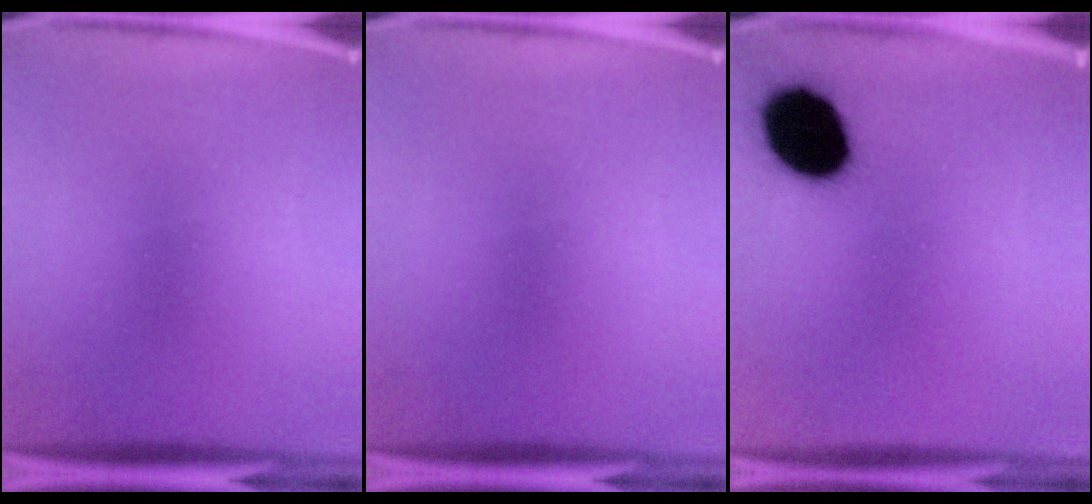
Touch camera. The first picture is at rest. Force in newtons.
{"total": 0.0}
{"total": 16.6}